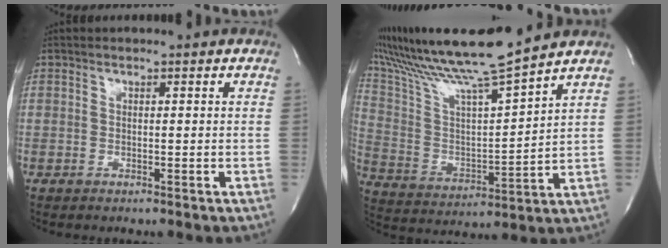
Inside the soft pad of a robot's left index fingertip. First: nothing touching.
{"total": 17.8, "force": [15.4, -1.3, 8.9], "torque": [-0.180, -0.009, 0.277]}